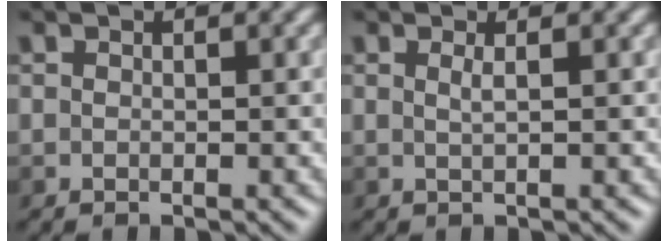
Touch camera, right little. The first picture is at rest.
{"total": 0.6, "force": [0.2, -0.1, 0.6], "torque": [-0.012, 0.002, 0.009]}